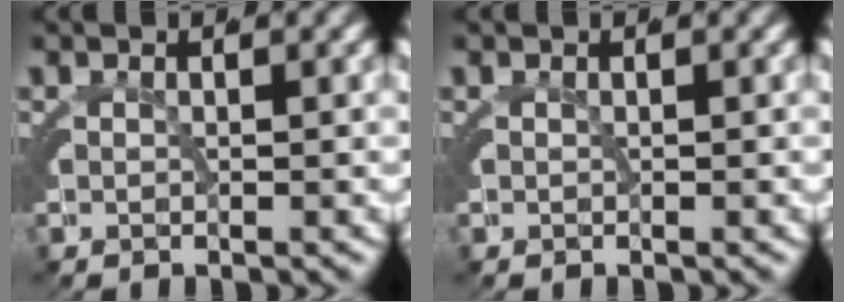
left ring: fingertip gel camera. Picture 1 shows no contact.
{"total": 0.0}